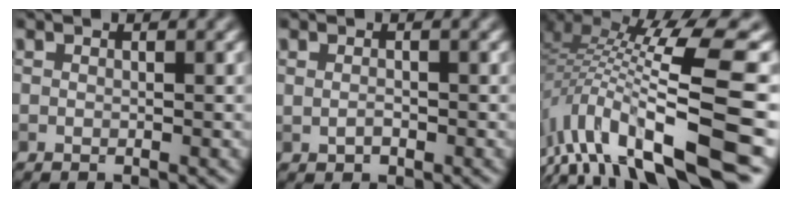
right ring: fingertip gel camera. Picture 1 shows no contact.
{"total": 0.8, "force": [-0.2, 0.5, 0.6], "torque": [-0.015, 0.001, -0.006]}
{"total": 13.1, "force": [-4.5, 2.8, 12.0], "torque": [-0.217, 0.006, -0.065]}